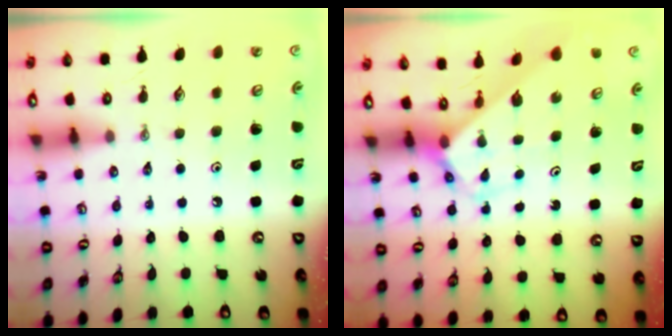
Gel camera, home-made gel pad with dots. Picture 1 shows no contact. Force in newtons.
{"total": 2.9, "press": 2.9, "slide": 0.2}